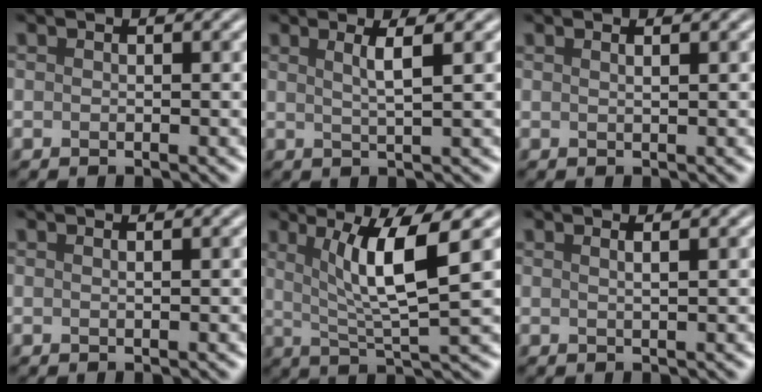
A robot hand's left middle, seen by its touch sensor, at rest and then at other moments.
{"total": 2.5, "force": [0.9, 0.5, 2.3], "torque": [-0.033, 0.000, 0.013]}
{"total": 1.7, "force": [0.9, 0.8, 1.2], "torque": [0.005, -0.006, -0.011]}
{"total": 1.1, "force": [0.6, 0.5, 0.7], "torque": [0.003, -0.009, -0.005]}
{"total": 6.7, "force": [2.0, 1.0, 6.3], "torque": [-0.104, -0.005, 0.036]}
{"total": 2.4, "force": [1.2, 1.1, 1.7], "torque": [0.000, 0.004, -0.012]}